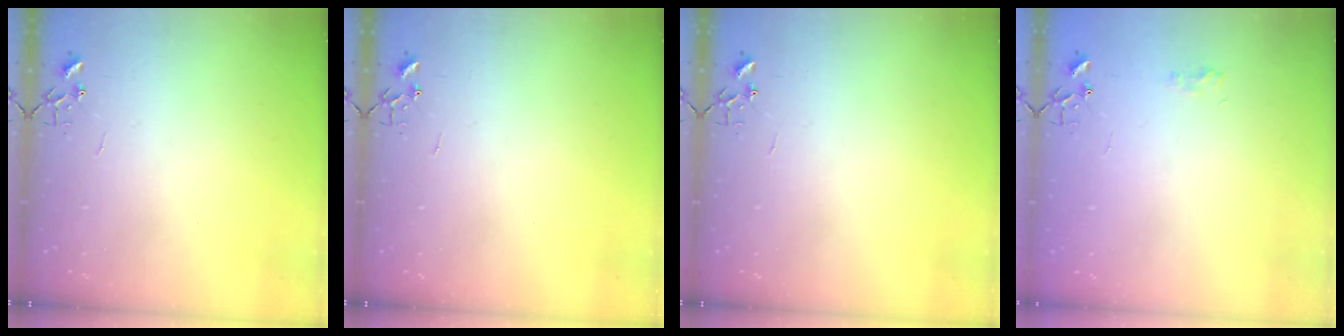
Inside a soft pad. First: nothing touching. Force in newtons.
{"total": 0.0}
{"total": 0.0}
{"total": 5.5, "press": 5.4, "slide": 0.7}